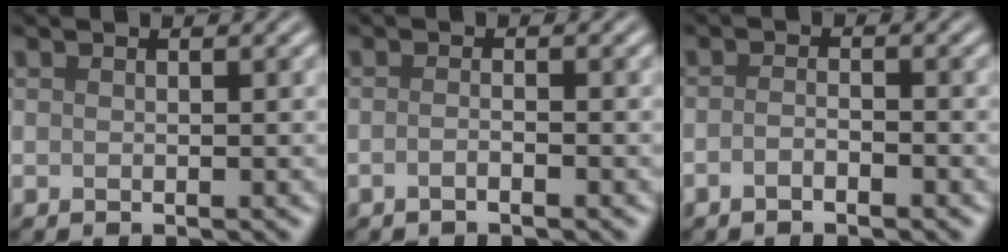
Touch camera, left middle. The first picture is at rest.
{"total": 1.0, "force": [-0.6, 0.3, 0.8], "torque": [-0.014, -0.001, -0.014]}
{"total": 1.5, "force": [-0.9, 0.4, 1.1], "torque": [-0.023, 0.000, -0.019]}